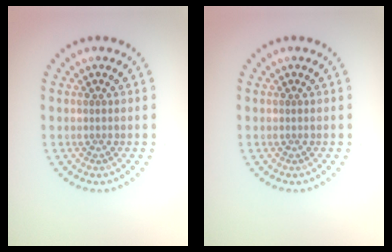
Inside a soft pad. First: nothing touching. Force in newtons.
{"total": 0.0}